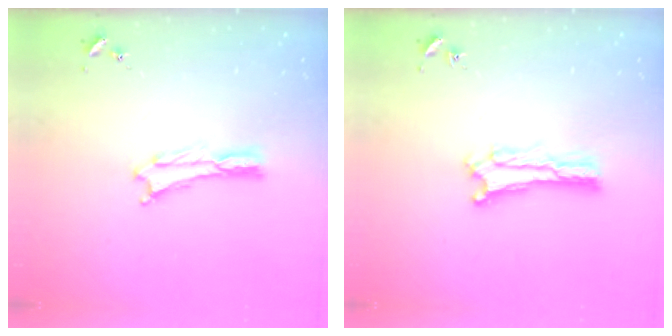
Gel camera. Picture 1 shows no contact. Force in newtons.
{"total": 0.7, "press": 0.6, "slide": 0.2}